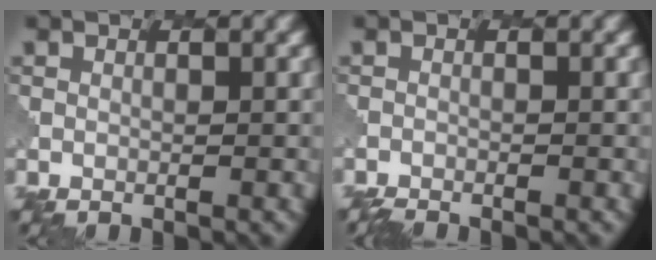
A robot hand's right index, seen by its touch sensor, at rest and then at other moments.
{"total": 1.6, "force": [-1.6, 0.2, 0.2], "torque": [-0.004, -0.006, -0.027]}